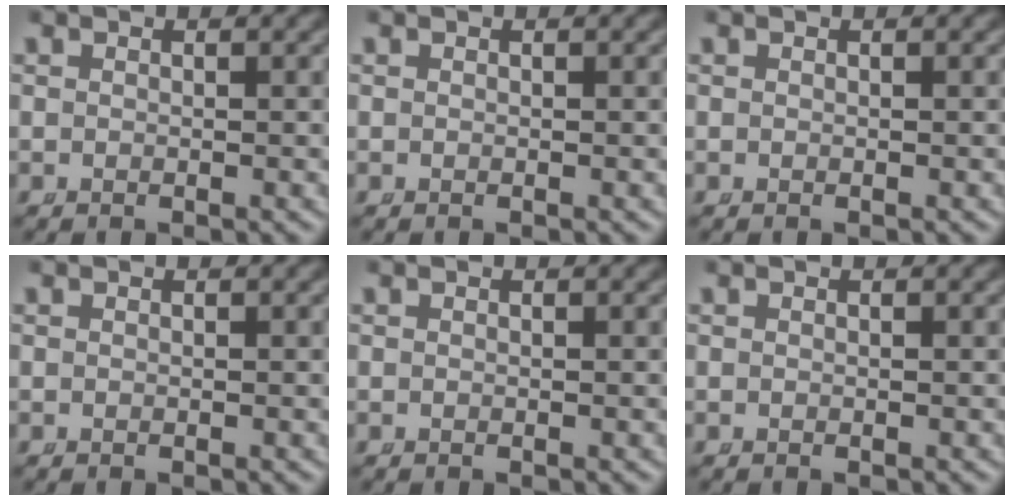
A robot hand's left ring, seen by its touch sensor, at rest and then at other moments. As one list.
[{"total": 0.0}, {"total": 0.0}, {"total": 0.0}, {"total": 0.0}, {"total": 0.0}]